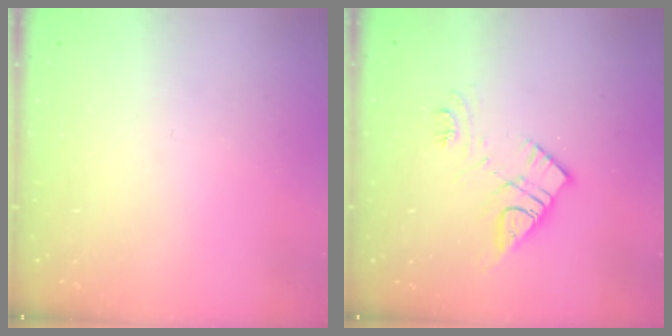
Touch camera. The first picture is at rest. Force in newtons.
{"total": 11.6, "press": 11.6, "slide": 0.9}